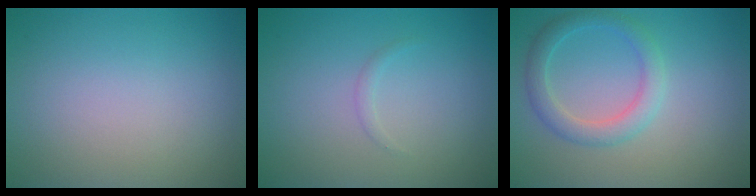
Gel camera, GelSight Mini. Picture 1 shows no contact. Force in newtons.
{"total": 0.5, "press": 0.5, "slide": 0.0}
{"total": 2.8, "press": 2.8, "slide": 0.0}